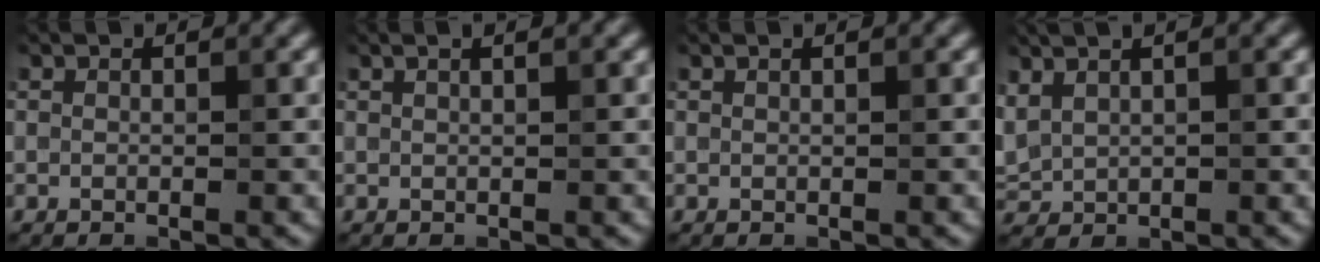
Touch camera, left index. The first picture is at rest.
{"total": 1.9, "force": [1.1, 0.6, 1.3], "torque": [-0.007, -0.003, 0.004]}
{"total": 0.6, "force": [0.4, 0.0, 0.4], "torque": [-0.006, 0.000, 0.004]}
{"total": 2.7, "force": [1.8, 1.3, 1.6], "torque": [-0.044, 0.010, 0.044]}